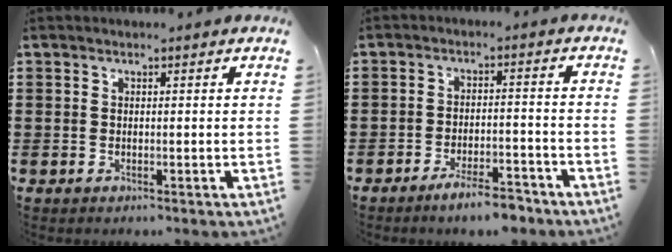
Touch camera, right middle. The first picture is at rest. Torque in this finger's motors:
{"motor_torque": [1.87, -0.27, 0.13, 0.11]}